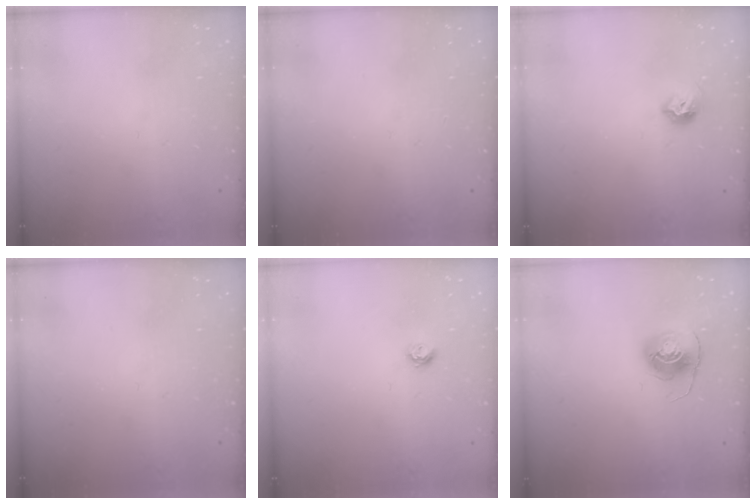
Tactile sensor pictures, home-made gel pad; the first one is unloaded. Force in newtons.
{"total": 0.0}
{"total": 7.0, "press": 6.9, "slide": 1.3}
{"total": 0.0}
{"total": 4.6, "press": 4.5, "slide": 0.6}
{"total": 6.8, "press": 6.8, "slide": 0.3}